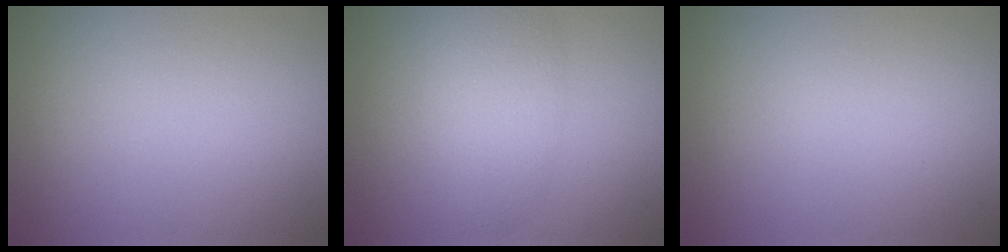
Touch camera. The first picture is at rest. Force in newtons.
{"total": 4.2, "press": 4.2, "slide": 0.2}
{"total": 0.0}